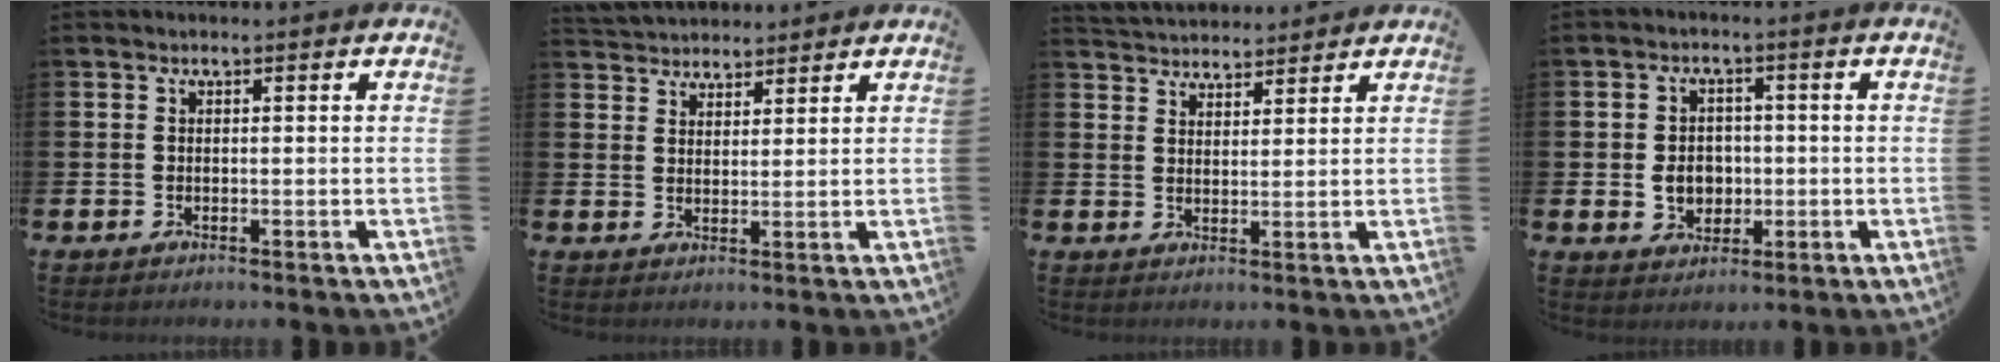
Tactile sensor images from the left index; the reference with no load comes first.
{"total": 3.7, "force": [3.6, 1.0, -0.6], "torque": [0.002, -0.016, 0.065]}
{"total": 3.8, "force": [3.7, 0.9, -0.4], "torque": [-0.001, -0.019, 0.067]}
{"total": 4.5, "force": [-0.4, 3.8, 2.3], "torque": [-0.030, 0.003, -0.016]}